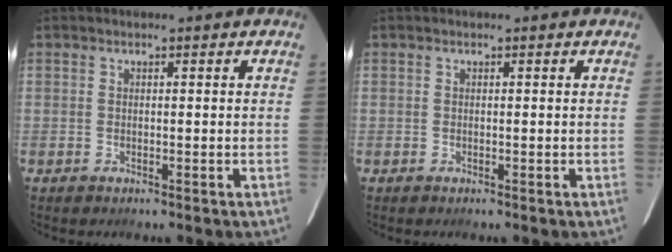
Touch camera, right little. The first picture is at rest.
{"total": 0.0}